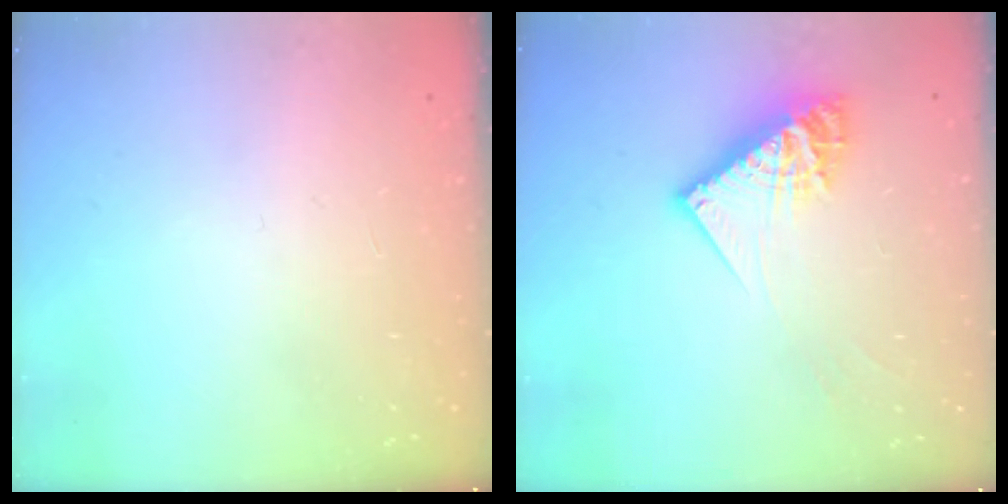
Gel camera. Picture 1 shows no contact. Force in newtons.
{"total": 12.3, "press": 12.2, "slide": 1.2}